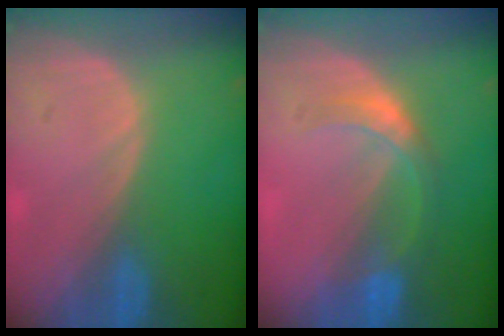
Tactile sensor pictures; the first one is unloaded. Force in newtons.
{"total": 5.4, "press": 4.8, "slide": 2.5}